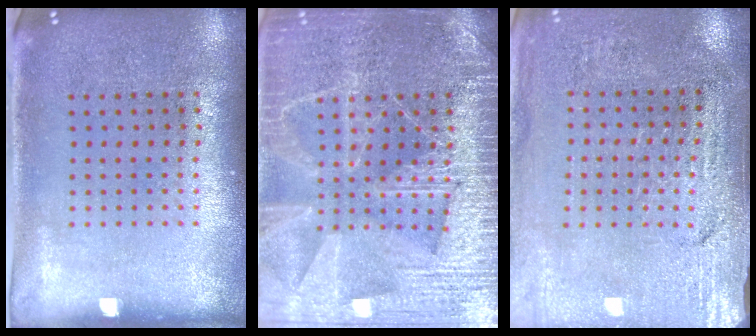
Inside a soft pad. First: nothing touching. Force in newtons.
{"total": 6.5, "press": 6.5, "slide": 0.8}
{"total": 3.1, "press": 3.0, "slide": 0.3}